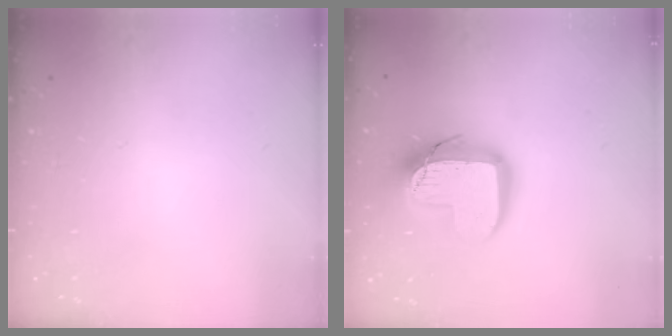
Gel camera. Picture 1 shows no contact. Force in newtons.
{"total": 16.1, "press": 16.1, "slide": 1.1}